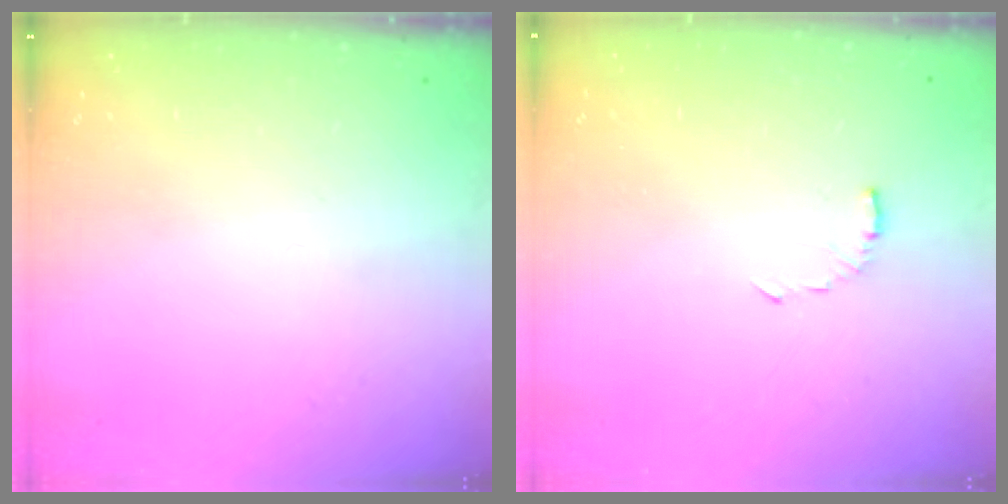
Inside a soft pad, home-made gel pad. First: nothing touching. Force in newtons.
{"total": 3.7, "press": 3.7, "slide": 0.3}